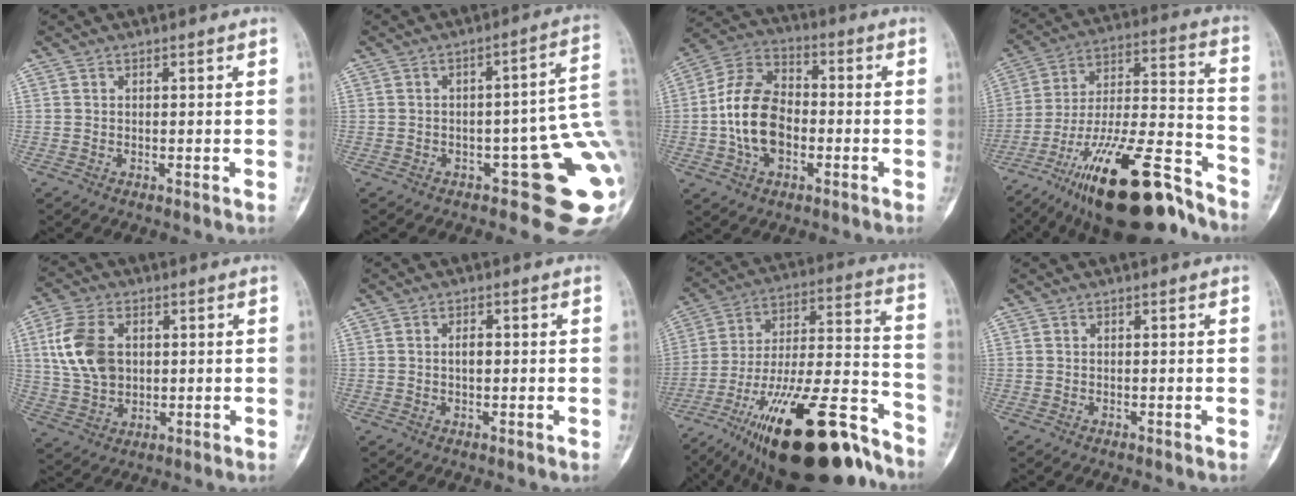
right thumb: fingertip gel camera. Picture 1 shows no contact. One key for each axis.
{"total": 13.6, "fx": -4.1, "fy": 5.5, "fz": 11.7, "tx": -0.085, "ty": 0.043, "tz": -0.048}
{"total": 14.0, "fx": -2.3, "fy": 9.2, "fz": 10.4, "tx": -0.186, "ty": 0.031, "tz": -0.048}
{"total": 27.3, "fx": -18.6, "fy": 8.2, "fz": 18.3, "tx": -0.273, "ty": 0.084, "tz": -0.310}
{"total": 11.6, "fx": 2.3, "fy": 7.9, "fz": 8.2, "tx": -0.158, "ty": 0.000, "tz": 0.050}
{"total": 2.1, "fx": 0.1, "fy": 1.1, "fz": 1.8, "tx": -0.026, "ty": 0.003, "tz": -0.001}
{"total": 30.9, "fx": -20.3, "fy": 9.4, "fz": 21.2, "tx": -0.305, "ty": 0.081, "tz": -0.332}
{"total": 0.0}